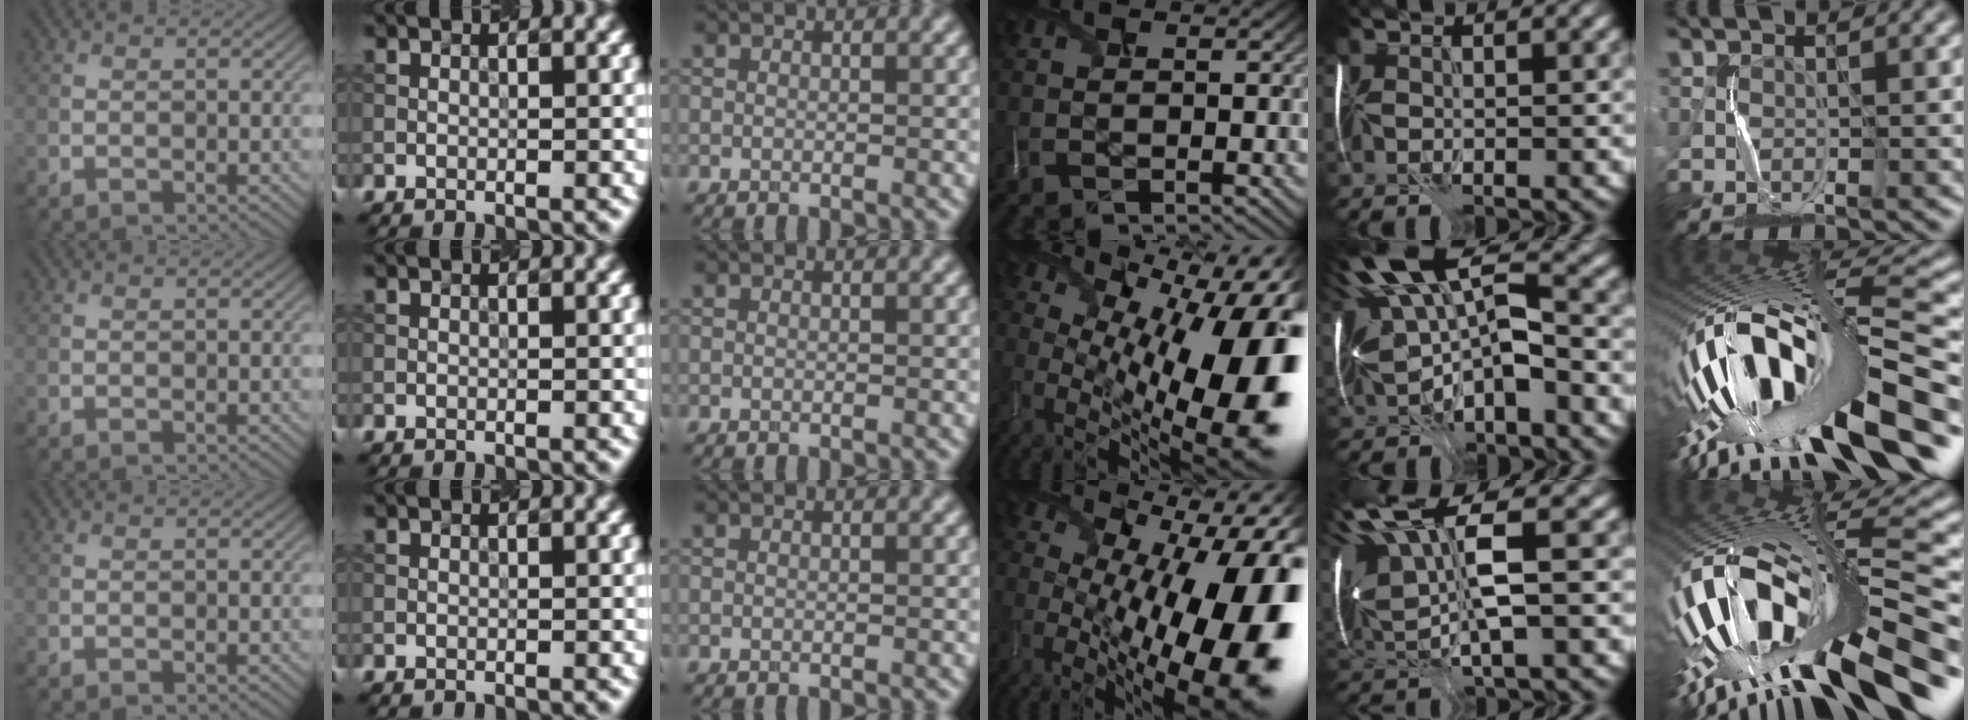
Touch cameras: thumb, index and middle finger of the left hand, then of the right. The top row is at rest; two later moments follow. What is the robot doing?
{"motion": "shake", "object": "plastic piggy bank"}